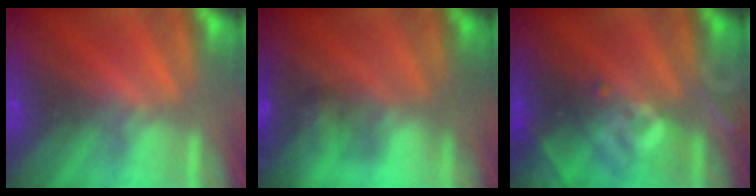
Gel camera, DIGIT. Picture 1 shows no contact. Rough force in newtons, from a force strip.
{"total": 4.2}
{"total": 2.7}